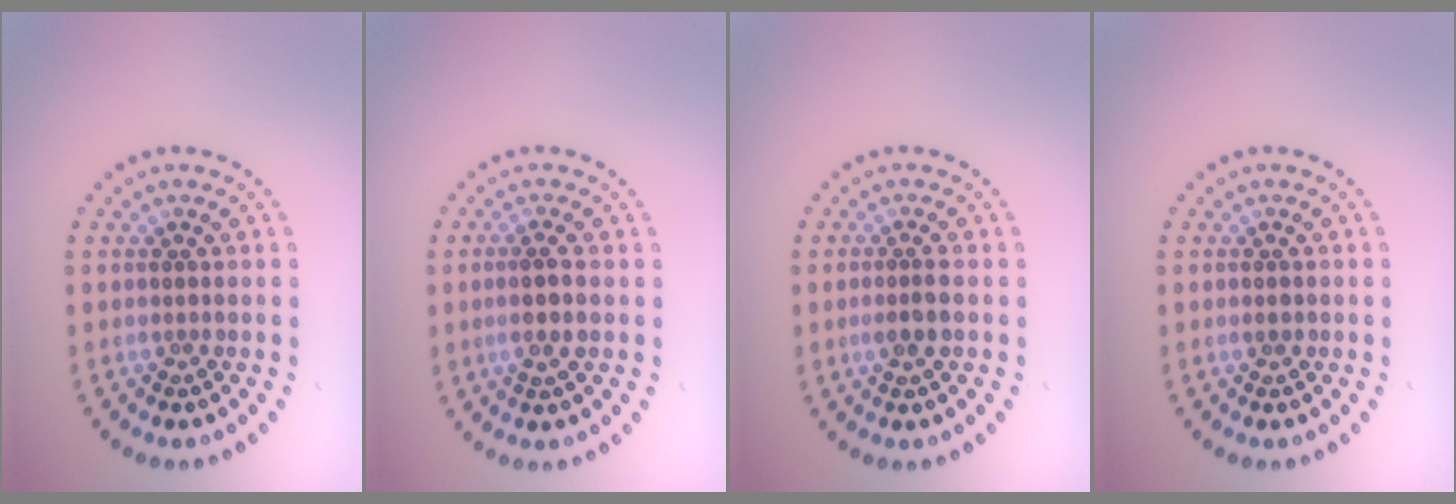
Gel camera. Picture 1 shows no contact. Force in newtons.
{"total": 2.1, "press": 2.0, "slide": 0.8}
{"total": 1.7, "press": 1.6, "slide": 0.7}
{"total": 0.8, "press": 0.8, "slide": 0.1}